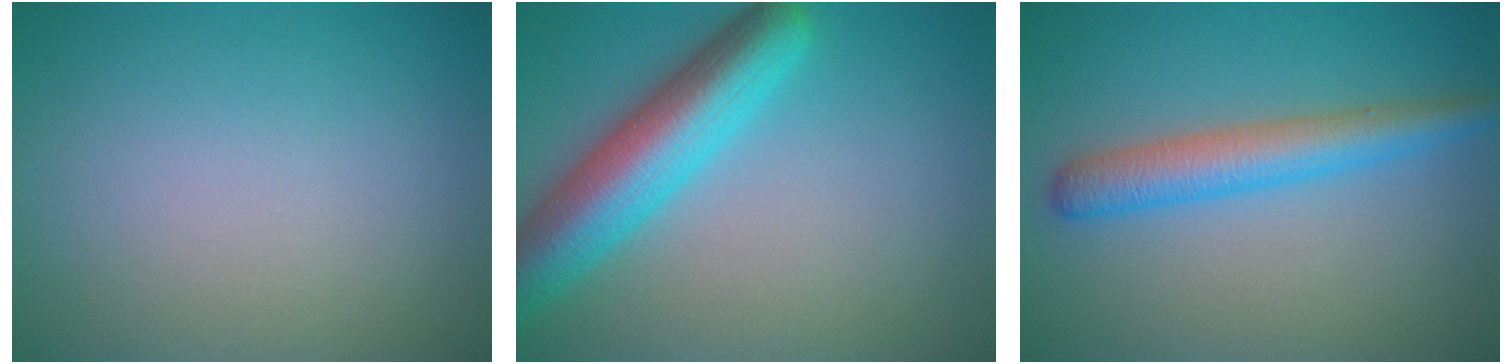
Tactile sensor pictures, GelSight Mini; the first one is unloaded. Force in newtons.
{"total": 7.5, "press": 7.5, "slide": 0.3}
{"total": 4.2, "press": 4.2, "slide": 0.1}